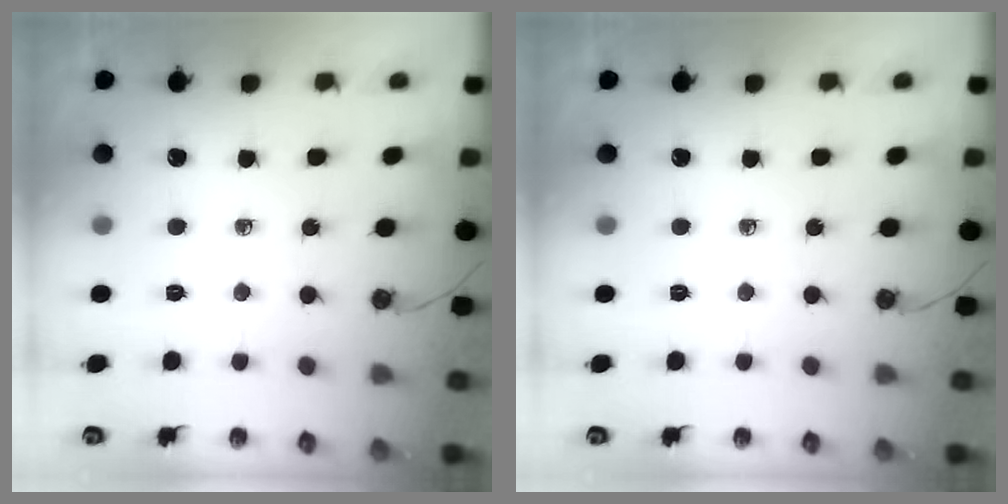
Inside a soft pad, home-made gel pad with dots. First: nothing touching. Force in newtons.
{"total": 0.0}